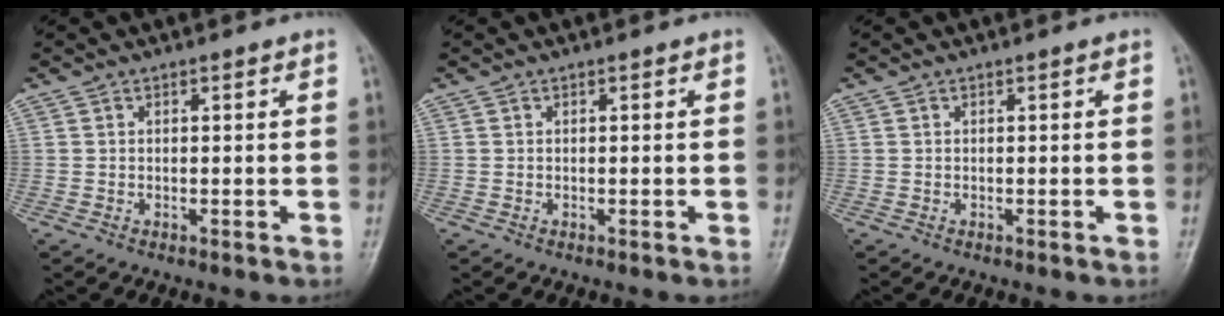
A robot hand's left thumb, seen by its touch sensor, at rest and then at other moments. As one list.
[{"total": 0.0}, {"total": 0.0}]